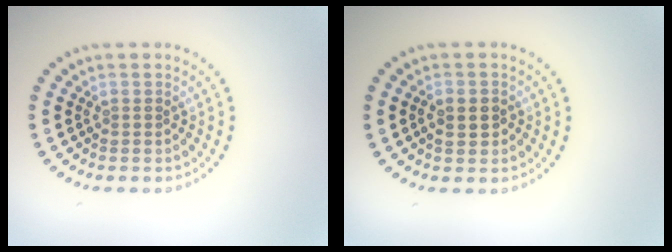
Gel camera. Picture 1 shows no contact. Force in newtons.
{"total": 1.6, "press": 1.6, "slide": 0.2}